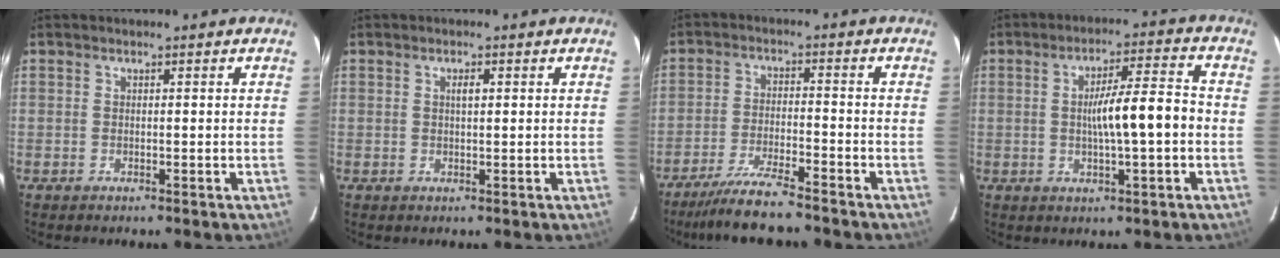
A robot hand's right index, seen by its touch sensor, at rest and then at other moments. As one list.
[{"total": 1.4, "force": [0.4, 0.4, 1.3], "torque": [-0.024, 0.002, 0.006]}, {"total": 8.3, "force": [-7.2, 0.0, 4.1], "torque": [-0.072, -0.026, -0.125]}, {"total": 8.6, "force": [-0.8, 0.7, 8.6], "torque": [-0.141, 0.014, -0.014]}]